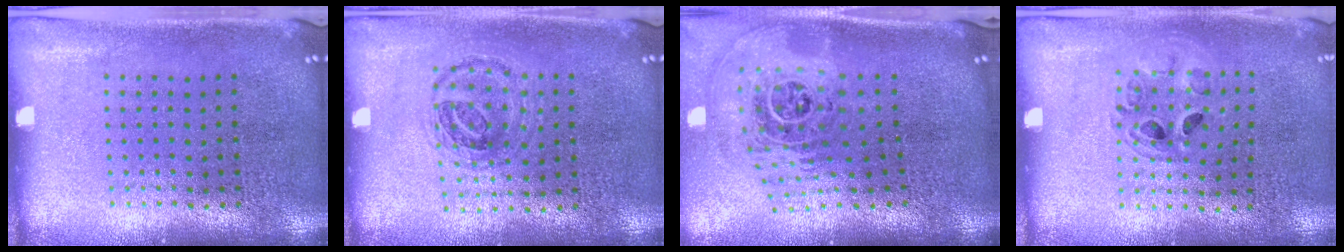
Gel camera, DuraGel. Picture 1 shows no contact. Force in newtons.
{"total": 0.9, "press": 0.9, "slide": 0.3}
{"total": 2.5, "press": 1.7, "slide": 1.8}
{"total": 1.0, "press": 1.0, "slide": 0.1}